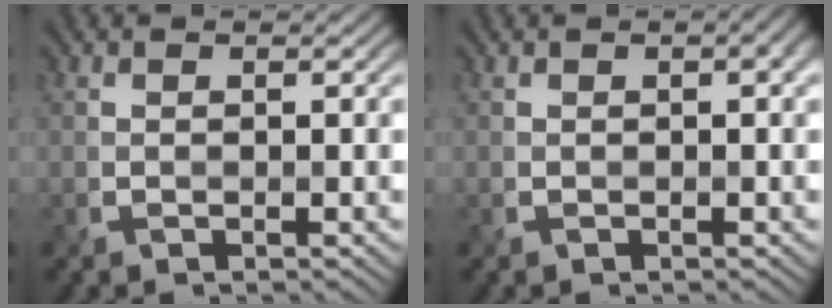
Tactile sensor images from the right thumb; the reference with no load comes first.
{"total": 1.5, "force": [0.3, 0.5, 1.4], "torque": [-0.019, 0.004, 0.002]}